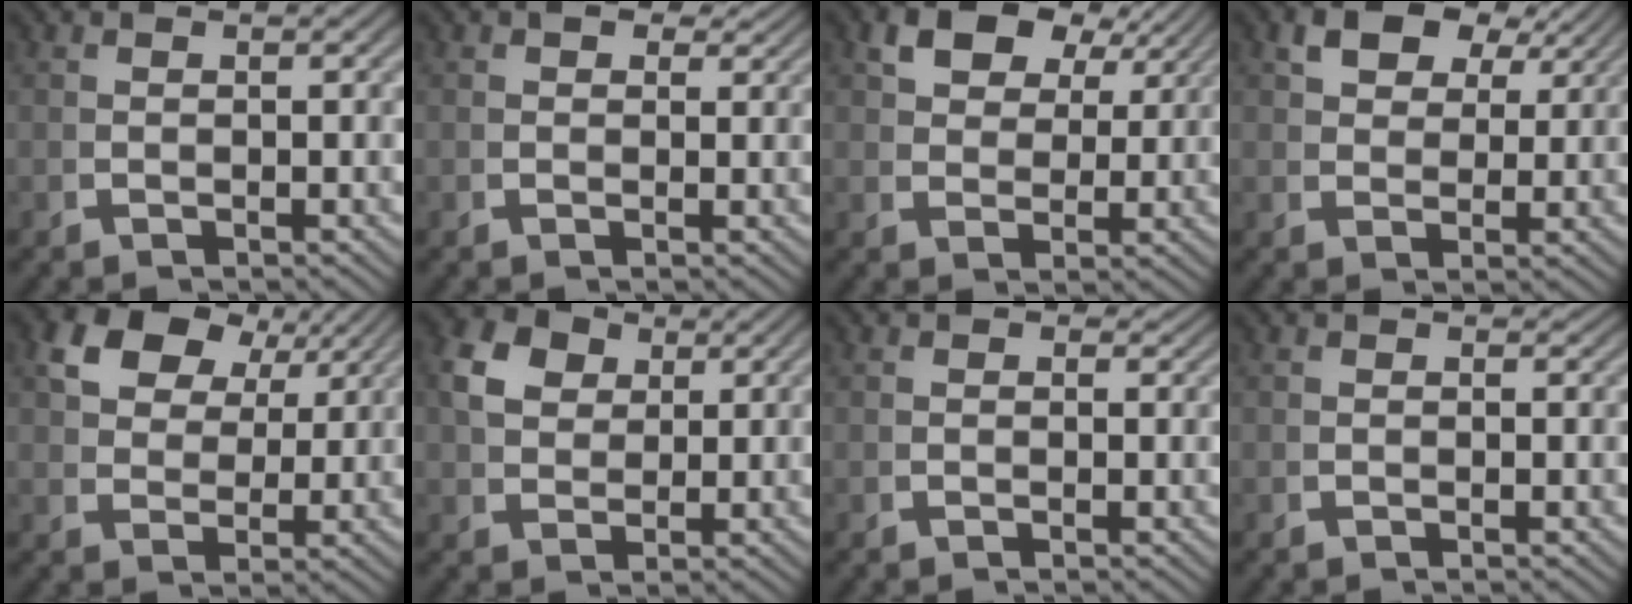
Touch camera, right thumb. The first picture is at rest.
{"total": 2.4, "force": [1.5, 1.6, 1.0], "torque": [-0.012, 0.000, 0.021]}
{"total": 6.4, "force": [4.3, 3.1, 3.5], "torque": [-0.066, 0.010, 0.077]}
{"total": 5.7, "force": [4.0, 2.7, 3.0], "torque": [-0.054, 0.008, 0.072]}
{"total": 7.7, "force": [4.3, 4.6, 4.3], "torque": [-0.093, -0.002, 0.082]}
{"total": 5.8, "force": [2.8, 4.2, 3.0], "torque": [-0.064, -0.002, 0.052]}
{"total": 1.2, "force": [0.7, 0.9, 0.4], "torque": [-0.003, -0.001, 0.007]}
{"total": 0.7, "force": [0.5, 0.5, 0.1], "torque": [-0.002, -0.001, 0.003]}